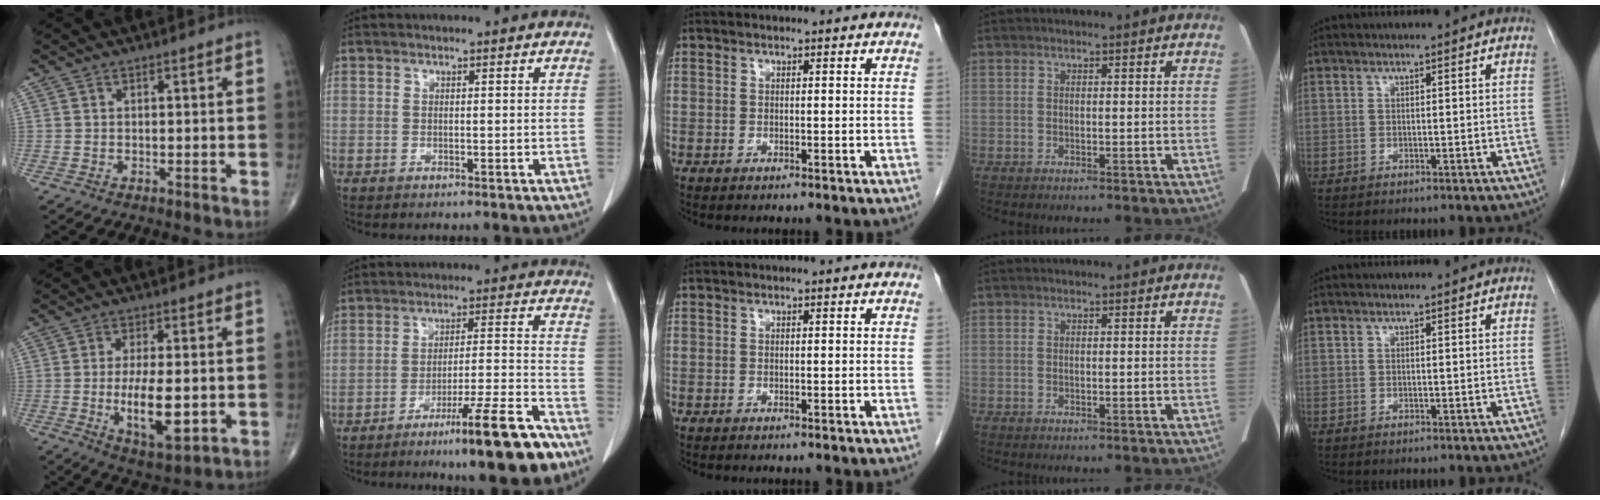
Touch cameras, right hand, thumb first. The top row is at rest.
{"thumb": {"total": 11.5, "force": [-1.8, 4.6, 10.4], "torque": [-0.169, -0.015, -0.022]}, "index": {"total": 13.3, "force": [-9.2, 0.3, 9.7], "torque": [-0.141, -0.004, -0.145]}}